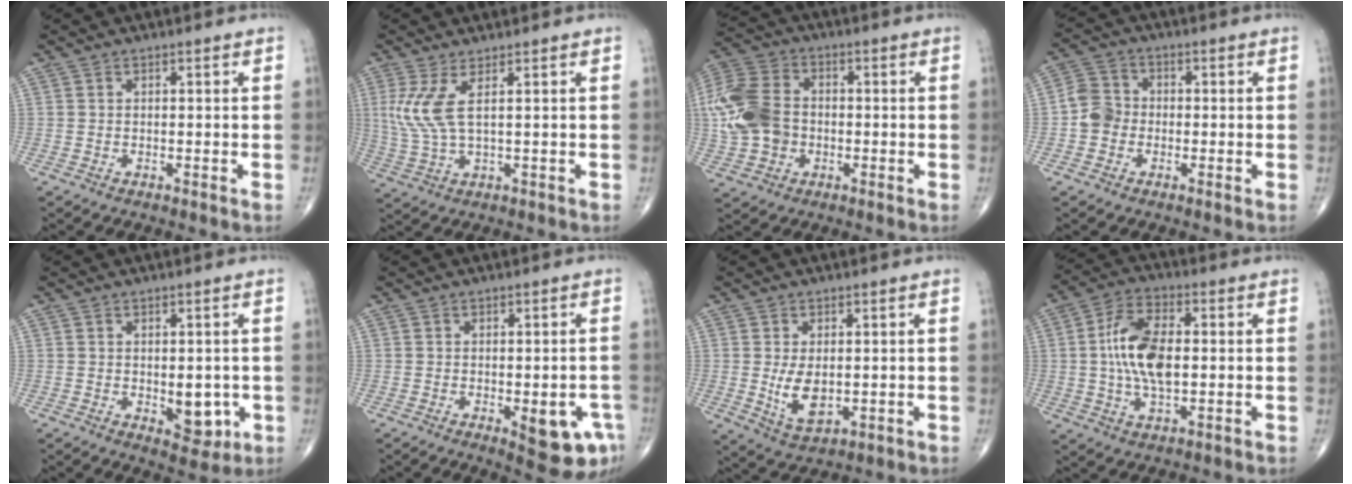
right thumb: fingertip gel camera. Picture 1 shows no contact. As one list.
[{"total": 6.3, "force": [2.0, 1.3, 5.9], "torque": [-0.160, -0.012, 0.049]}, {"total": 14.8, "force": [-1.1, 11.2, 9.7], "torque": [-0.207, 0.018, -0.023]}, {"total": 5.2, "force": [-1.2, 4.6, 2.1], "torque": [-0.027, 0.015, -0.035]}, {"total": 6.3, "force": [-0.9, 3.6, 5.1], "torque": [-0.039, -0.010, -0.003]}, {"total": 8.8, "force": [-3.0, 3.3, 7.6], "torque": [-0.075, 0.000, -0.026]}, {"total": 6.6, "force": [-0.1, 3.7, 5.4], "torque": [-0.090, -0.017, 0.012]}, {"total": 12.3, "force": [0.4, 6.2, 10.6], "torque": [-0.205, 0.009, 0.005]}]